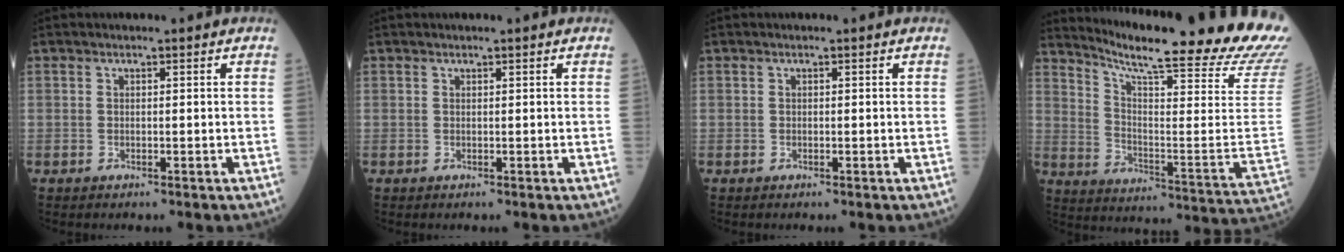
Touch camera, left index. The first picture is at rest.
{"total": 0.0}
{"total": 0.0}
{"total": 28.8, "force": [24.8, -0.1, 14.6], "torque": [-0.237, -0.114, 0.320]}